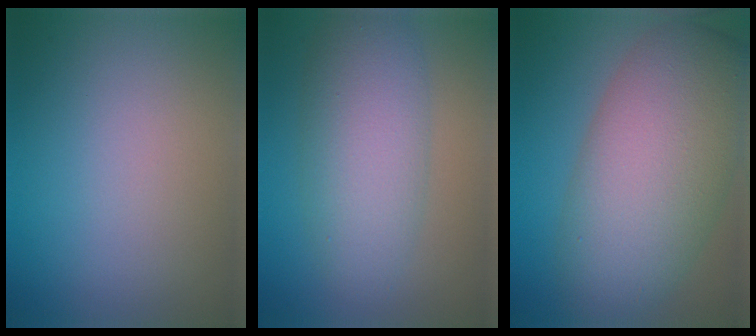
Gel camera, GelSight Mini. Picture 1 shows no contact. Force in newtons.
{"total": 6.2, "press": 6.2, "slide": 0.0}
{"total": 11.1, "press": 11.1, "slide": 0.3}